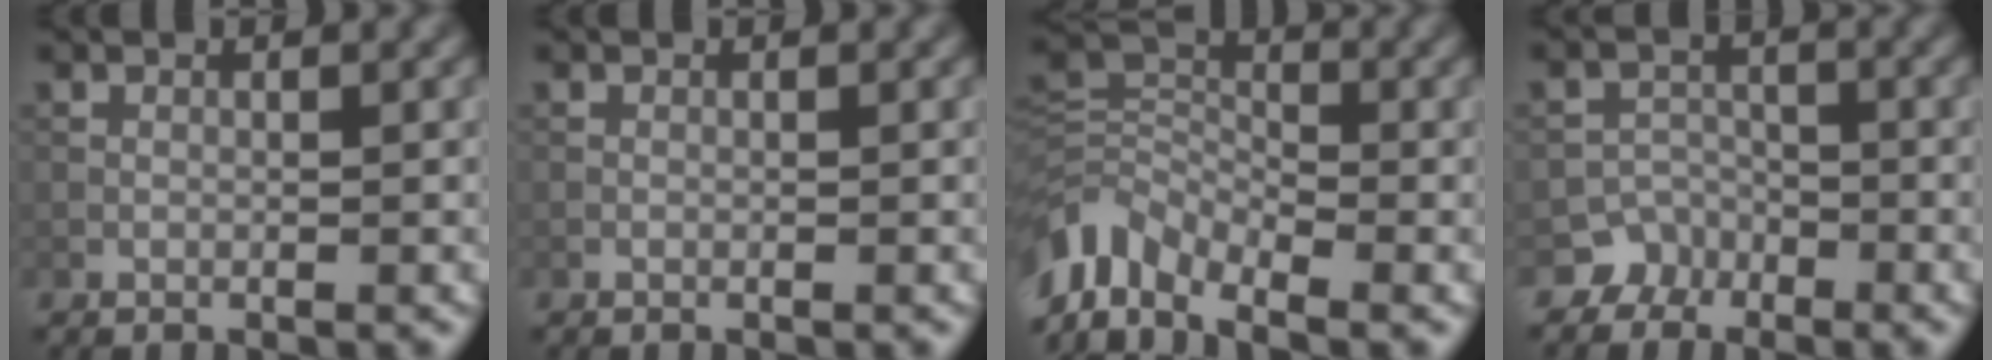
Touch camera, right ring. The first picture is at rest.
{"total": 0.0}
{"total": 6.8, "force": [-4.6, 3.7, 3.4], "torque": [-0.069, -0.002, -0.106]}
{"total": 3.7, "force": [-2.7, 2.5, -0.3], "torque": [0.042, 0.008, -0.046]}